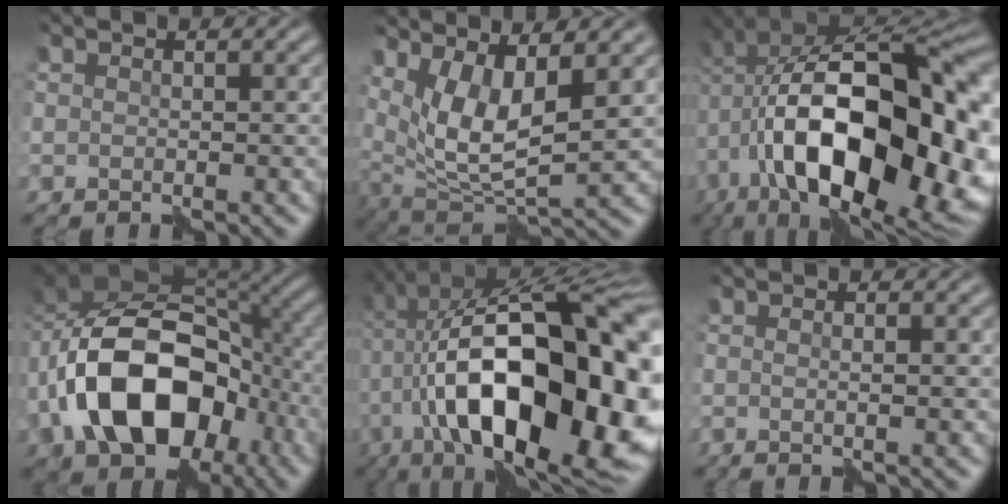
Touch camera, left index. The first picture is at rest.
{"total": 6.9, "force": [2.0, 2.2, 6.2], "torque": [-0.134, -0.008, 0.038]}
{"total": 18.1, "force": [-3.8, 8.7, 15.4], "torque": [-0.256, 0.008, -0.067]}
{"total": 15.1, "force": [-4.8, 9.7, 10.6], "torque": [-0.180, 0.008, -0.097]}
{"total": 20.4, "force": [-3.2, 9.3, 17.9], "torque": [-0.292, 0.015, -0.055]}
{"total": 0.9, "force": [0.0, -0.2, 0.9], "torque": [-0.011, -0.001, -0.004]}